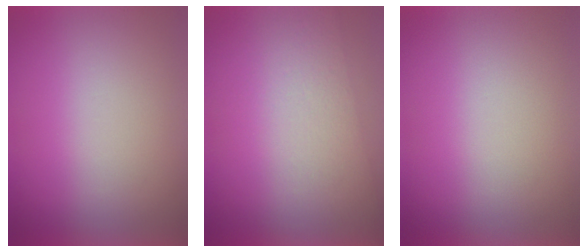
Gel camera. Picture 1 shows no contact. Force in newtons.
{"total": 2.7}
{"total": 0.0}